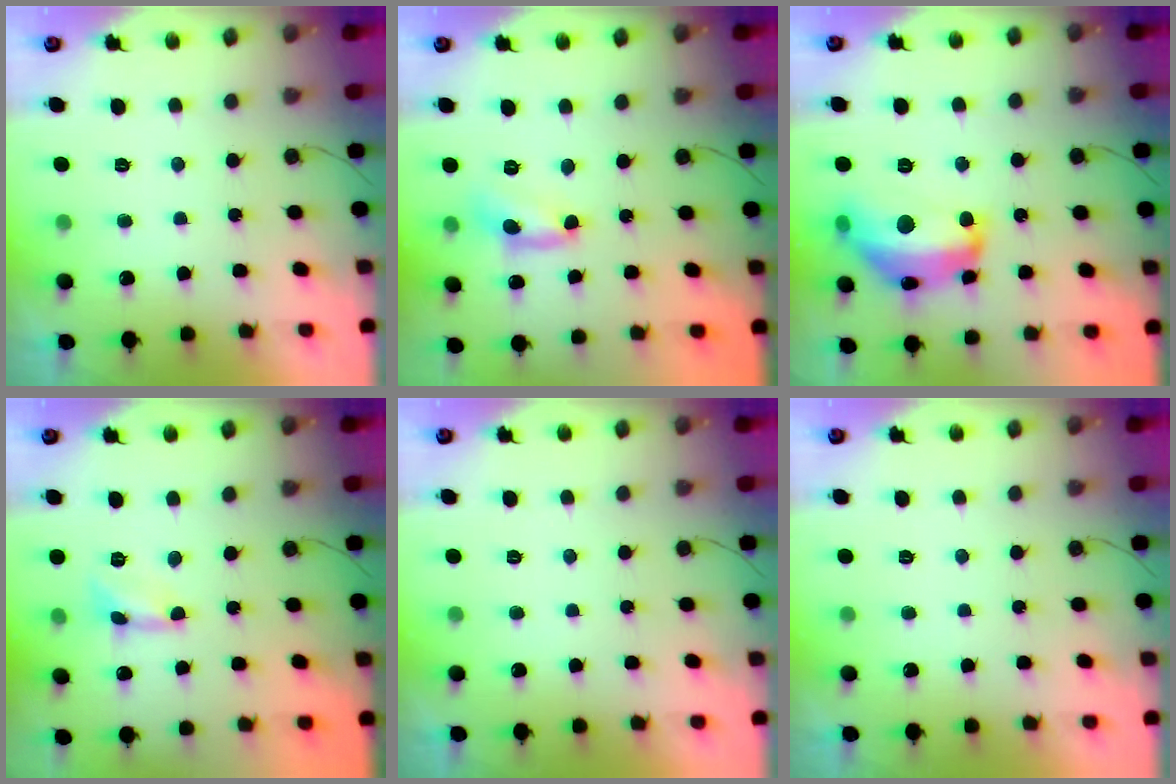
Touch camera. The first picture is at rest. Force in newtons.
{"total": 7.2, "press": 7.1, "slide": 0.5}
{"total": 17.3, "press": 17.3, "slide": 0.9}
{"total": 1.6, "press": 1.6, "slide": 0.1}
{"total": 0.0}
{"total": 0.0}